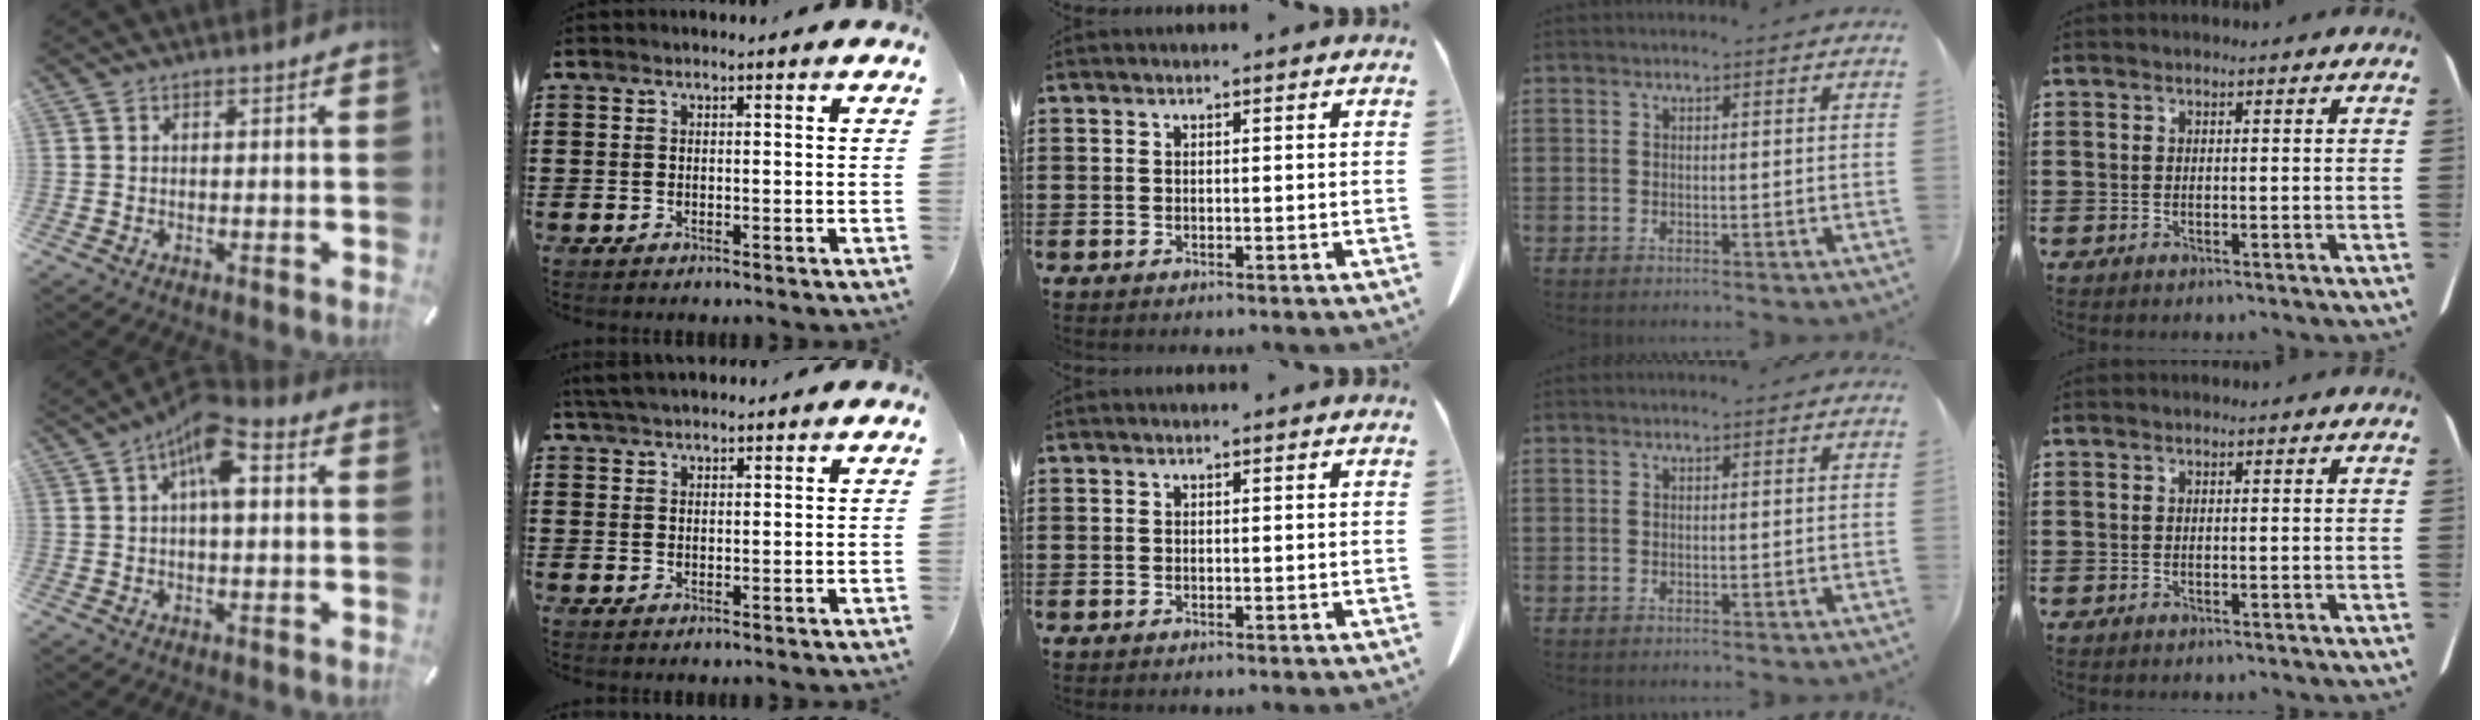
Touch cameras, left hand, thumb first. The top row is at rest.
{"thumb": {"total": 9.4, "force": [3.1, 4.2, 7.8], "torque": [-0.120, -0.008, 0.049]}, "index": {"total": 3.7, "force": [3.4, 0.6, 1.3], "torque": [-0.035, -0.001, 0.066]}}